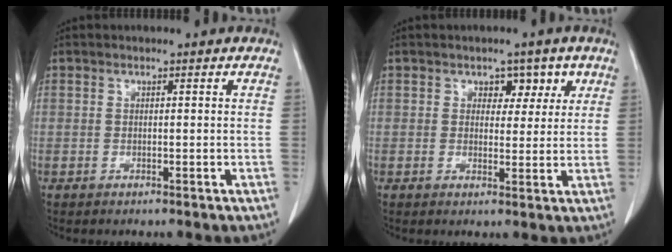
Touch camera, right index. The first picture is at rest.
{"total": 3.7, "force": [1.8, 2.6, 1.9], "torque": [-0.010, 0.008, 0.024]}